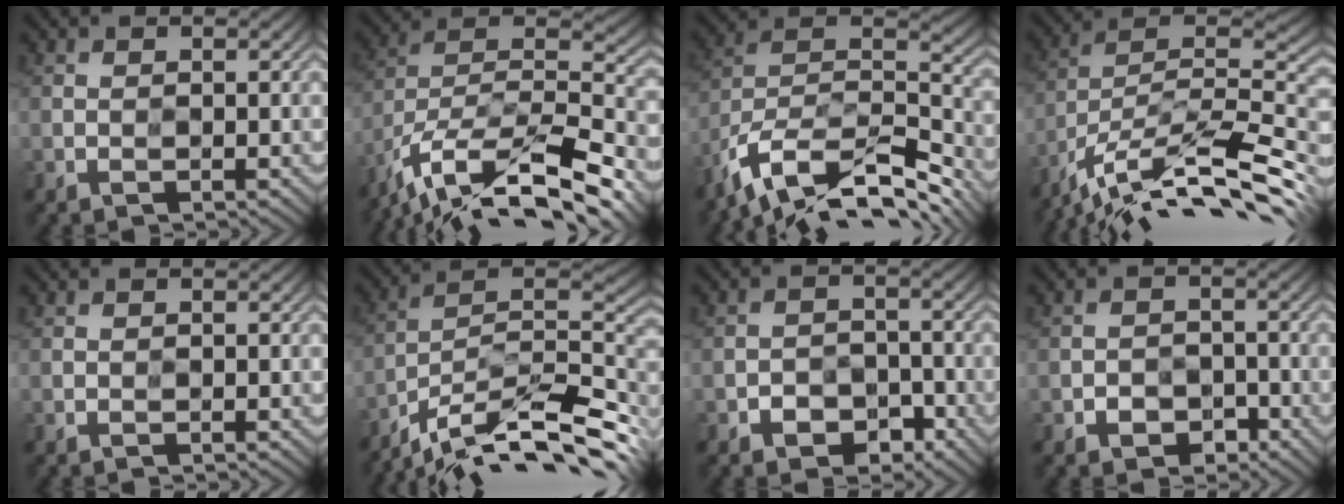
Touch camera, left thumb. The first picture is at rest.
{"total": 17.3, "force": [-12.7, 5.2, 10.5], "torque": [-0.222, -0.004, -0.224]}
{"total": 16.0, "force": [-11.7, 5.8, 9.3], "torque": [-0.205, -0.003, -0.203]}
{"total": 15.9, "force": [-11.3, 4.1, 10.4], "torque": [-0.215, 0.013, -0.207]}
{"total": 0.0}
{"total": 15.8, "force": [-11.2, 4.0, 10.4], "torque": [-0.204, 0.005, -0.193]}
{"total": 3.9, "force": [-2.3, 2.5, 1.8], "torque": [-0.025, 0.002, -0.044]}
{"total": 2.9, "force": [-1.7, 2.0, 1.3], "torque": [-0.018, 0.001, -0.031]}